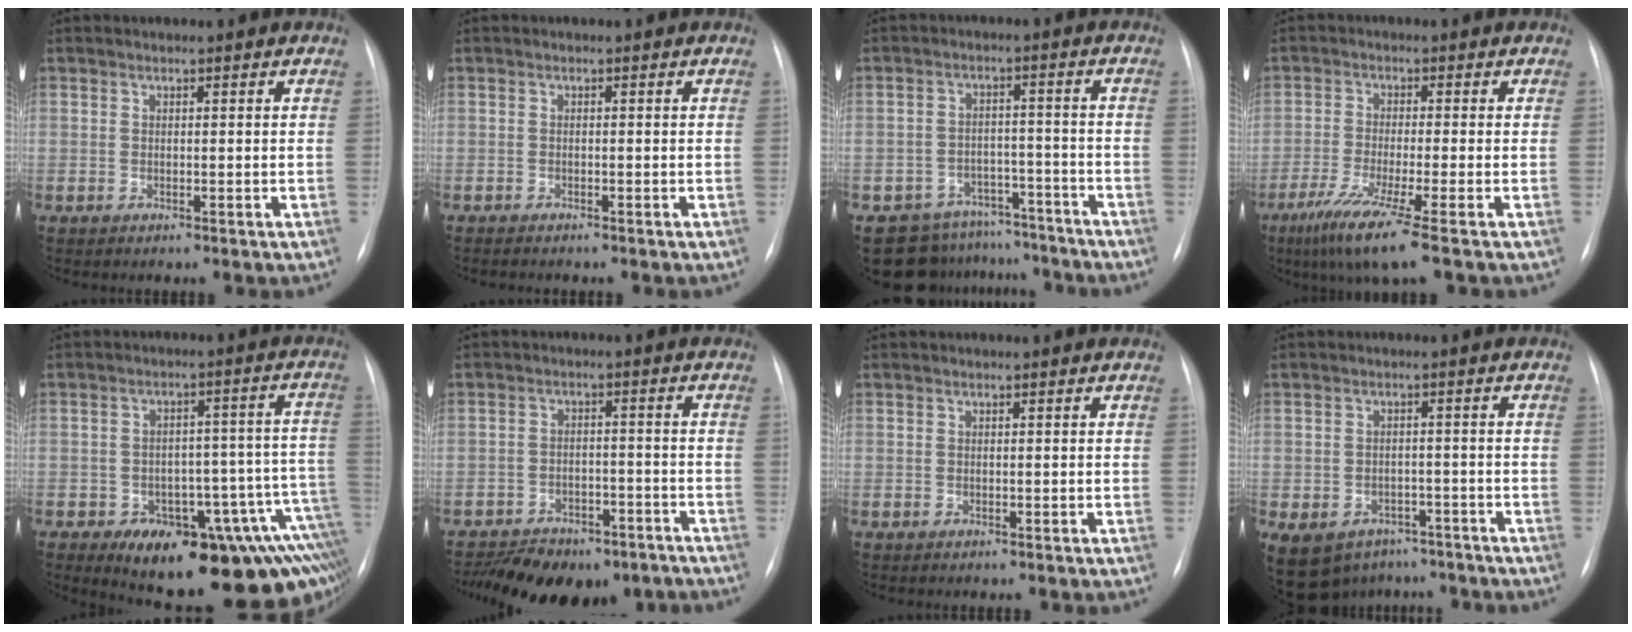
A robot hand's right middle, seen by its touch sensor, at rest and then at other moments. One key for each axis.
{"total": 1.8, "fx": -1.6, "fy": 0.4, "fz": 0.8, "tx": -0.014, "ty": -0.004, "tz": -0.017}
{"total": 10.2, "fx": -8.8, "fy": 5.1, "fz": -0.3, "tx": 0.013, "ty": 0.039, "tz": -0.116}
{"total": 8.6, "fx": -5.4, "fy": -0.8, "fz": 6.7, "tx": -0.123, "ty": -0.030, "tz": -0.098}
{"total": 20.4, "fx": -11.9, "fy": 7.4, "fz": 14.8, "tx": -0.084, "ty": 0.047, "tz": -0.139}
{"total": 15.9, "fx": -12.2, "fy": 7.3, "fz": 7.1, "tx": -0.140, "ty": -0.002, "tz": -0.164}
{"total": 0.0}
{"total": 17.0, "fx": -10.0, "fy": 12.3, "fz": 6.0, "tx": -0.179, "ty": 0.004, "tz": -0.120}